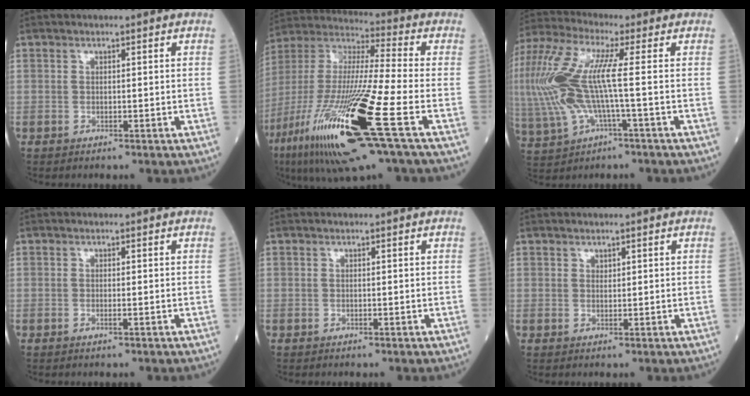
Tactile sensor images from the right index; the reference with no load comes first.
{"total": 25.9, "force": [-10.5, 1.8, 23.6], "torque": [-0.487, -0.062, -0.195]}
{"total": 16.1, "force": [0.5, 3.4, 15.7], "torque": [-0.382, 0.021, 0.007]}
{"total": 0.8, "force": [-0.2, -0.1, 0.7], "torque": [-0.018, -0.002, -0.004]}
{"total": 0.0}
{"total": 0.7, "force": [0.6, 0.4, 0.1], "torque": [0.003, -0.002, 0.007]}